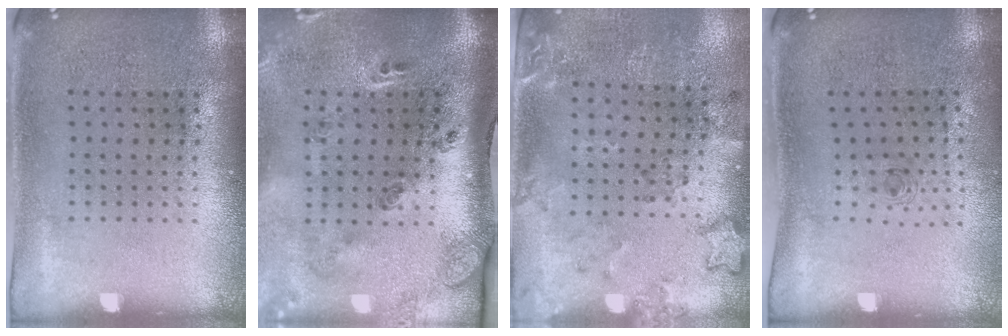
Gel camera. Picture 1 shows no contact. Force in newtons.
{"total": 3.0, "press": 1.9, "slide": 2.4}
{"total": 2.0, "press": 1.5, "slide": 1.4}
{"total": 0.6, "press": 0.2, "slide": 0.5}